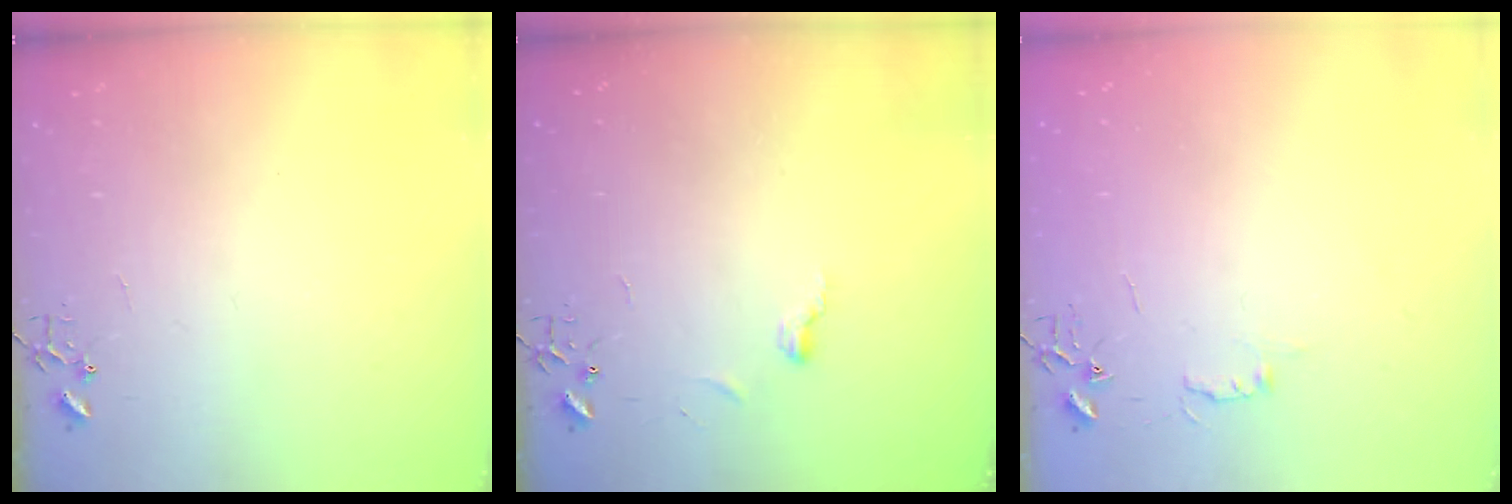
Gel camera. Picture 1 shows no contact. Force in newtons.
{"total": 3.4, "press": 3.4, "slide": 0.4}
{"total": 4.4, "press": 4.4, "slide": 0.6}